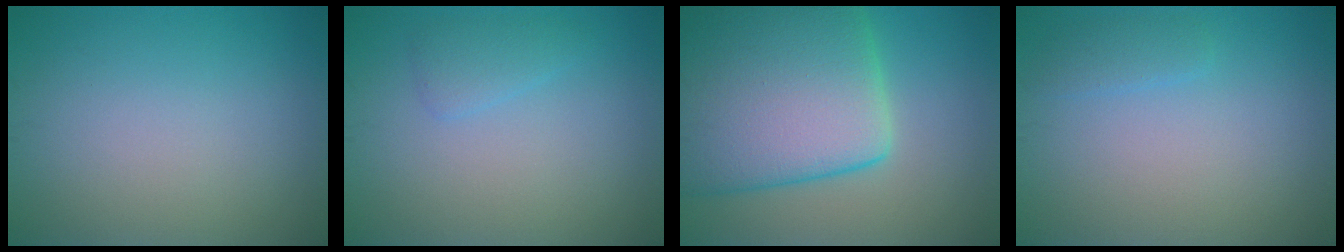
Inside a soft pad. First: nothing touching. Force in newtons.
{"total": 1.4, "press": 1.4, "slide": 0.2}
{"total": 14.0, "press": 14.0, "slide": 0.9}
{"total": 1.2, "press": 1.2, "slide": 0.2}